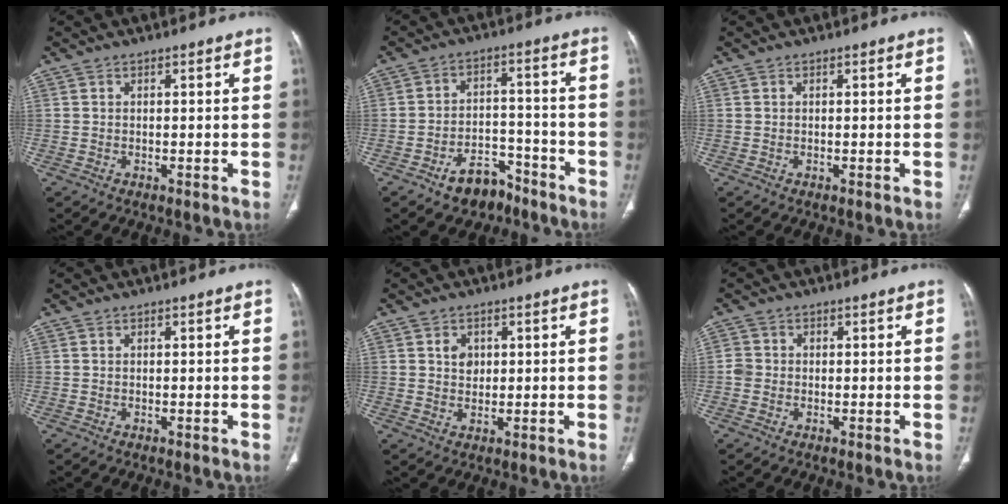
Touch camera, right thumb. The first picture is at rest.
{"total": 8.2, "force": [-5.6, 4.9, 3.3], "torque": [-0.026, 0.052, -0.087]}
{"total": 0.0}
{"total": 0.0}
{"total": 3.1, "force": [0.9, 2.6, 1.6], "torque": [-0.011, -0.003, 0.017]}
{"total": 2.2, "force": [-0.4, 2.1, 0.7], "torque": [-0.006, 0.009, -0.011]}